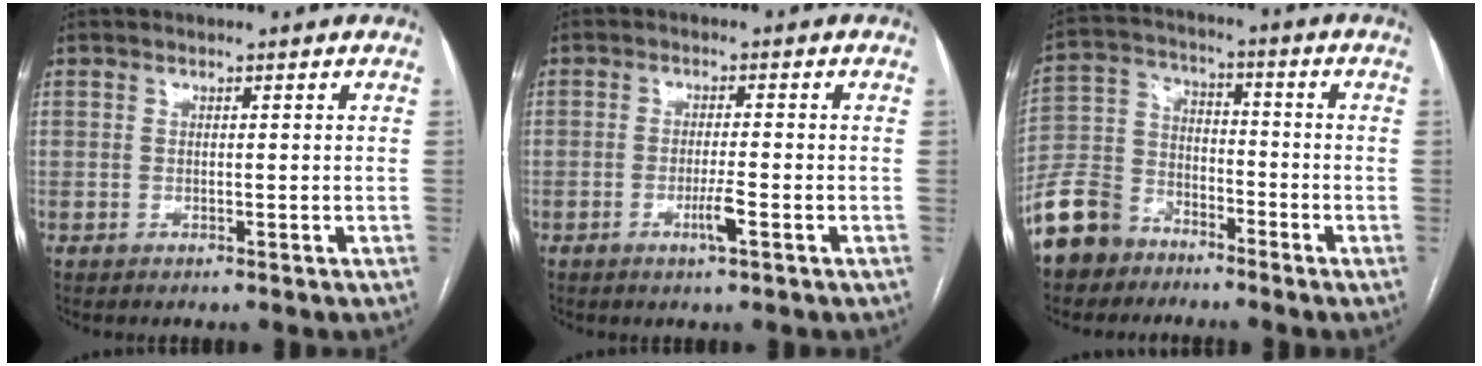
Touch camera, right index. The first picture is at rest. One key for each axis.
{"total": 3.1, "fx": -1.4, "fy": -0.1, "fz": 2.8, "tx": -0.053, "ty": -0.005, "tz": -0.026}
{"total": 10.2, "fx": -7.4, "fy": 6.4, "fz": 2.8, "tx": -0.076, "ty": 0.006, "tz": -0.151}